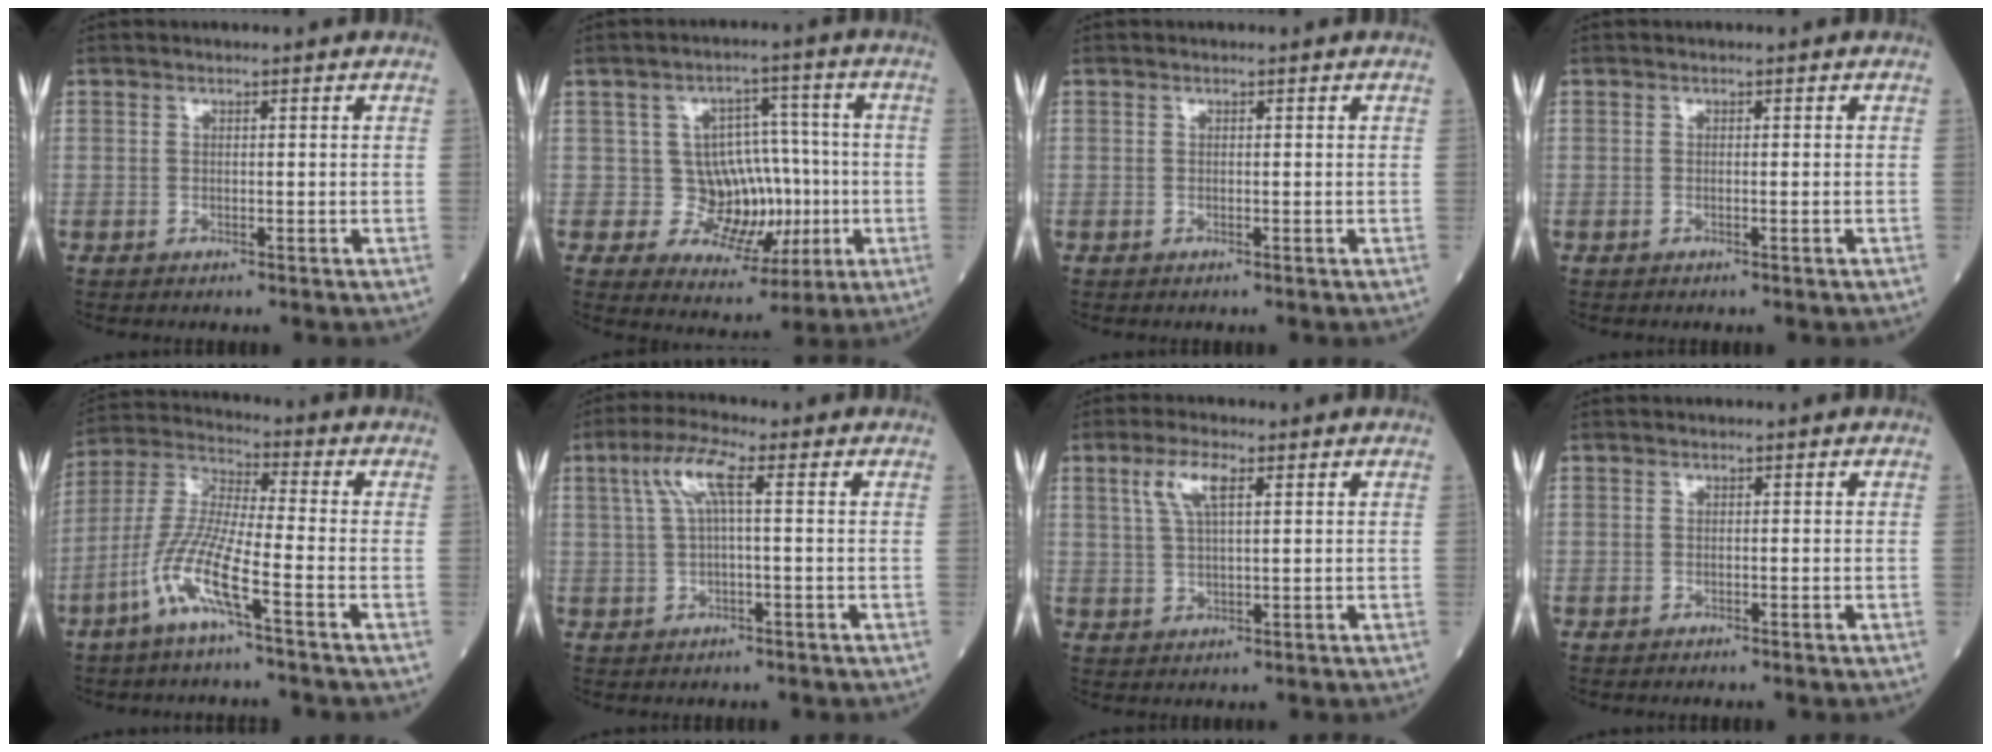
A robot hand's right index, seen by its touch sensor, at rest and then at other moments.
{"total": 8.5, "force": [-0.8, 7.7, 3.5], "torque": [-0.028, 0.030, -0.001]}
{"total": 0.0}
{"total": 0.0}
{"total": 10.2, "force": [-5.1, 0.3, 8.8], "torque": [-0.193, -0.001, -0.110]}
{"total": 5.5, "force": [1.5, 0.7, 5.3], "torque": [-0.114, 0.023, 0.031]}
{"total": 5.0, "force": [2.2, 1.3, 4.3], "torque": [-0.095, 0.010, 0.047]}
{"total": 0.0}